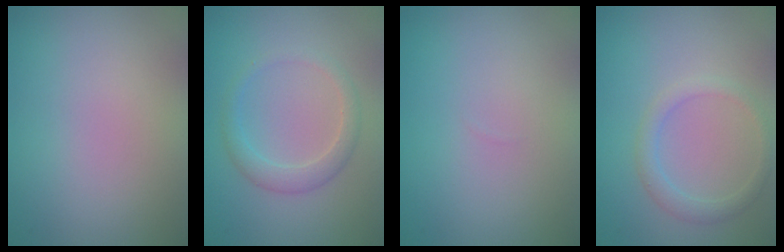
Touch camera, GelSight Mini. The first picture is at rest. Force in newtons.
{"total": 2.2, "press": 2.2, "slide": 0.1}
{"total": 0.0}
{"total": 1.8, "press": 1.8, "slide": 0.1}